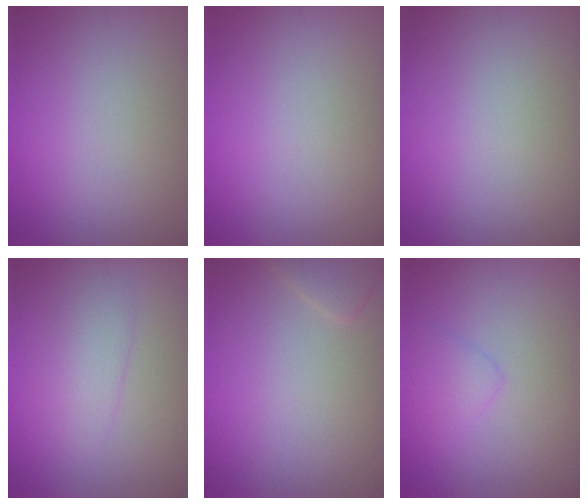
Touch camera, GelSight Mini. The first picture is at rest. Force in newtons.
{"total": 0.0}
{"total": 0.0}
{"total": 2.0, "press": 1.9, "slide": 0.1}
{"total": 1.5, "press": 1.5, "slide": 0.1}
{"total": 1.6, "press": 1.6, "slide": 0.1}